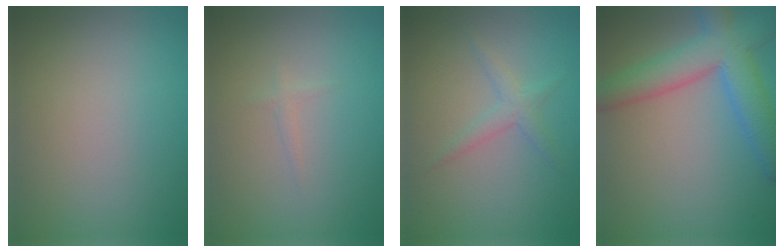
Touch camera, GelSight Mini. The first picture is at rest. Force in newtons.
{"total": 0.7, "press": 0.6, "slide": 0.1}
{"total": 1.0, "press": 1.0, "slide": 0.1}
{"total": 7.0, "press": 7.0, "slide": 0.3}